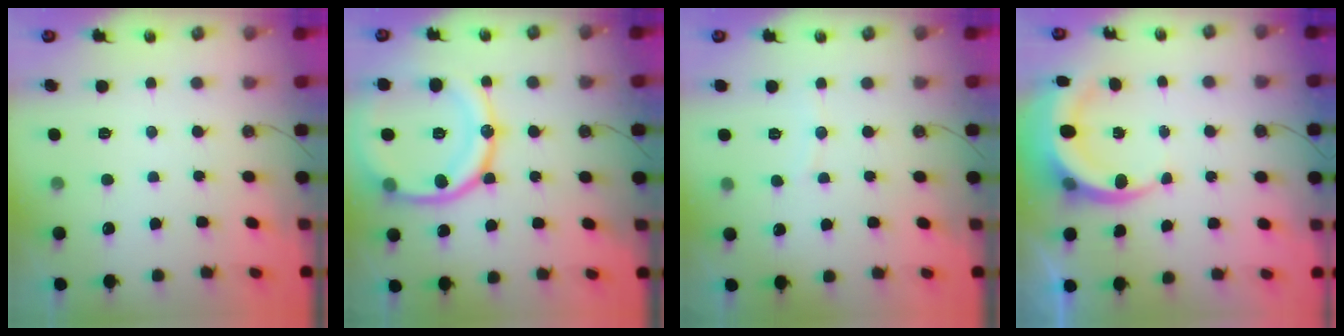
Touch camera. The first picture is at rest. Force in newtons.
{"total": 21.9, "press": 21.7, "slide": 2.5}
{"total": 2.9, "press": 2.9, "slide": 0.3}
{"total": 7.2, "press": 7.1, "slide": 1.3}